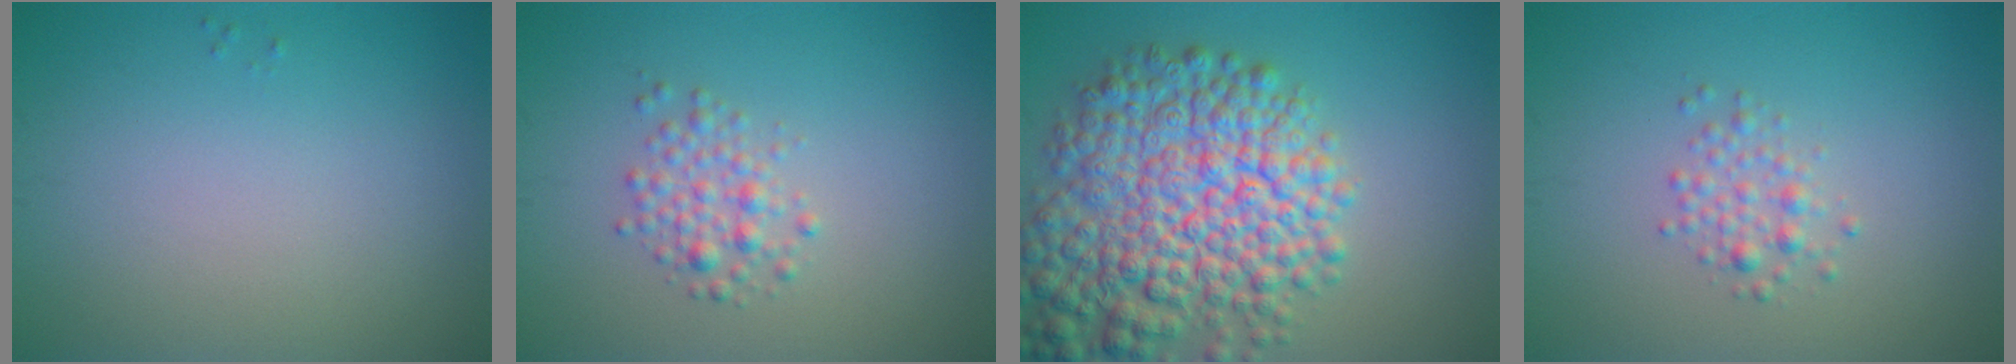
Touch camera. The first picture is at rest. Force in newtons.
{"total": 2.1, "press": 2.1, "slide": 0.1}
{"total": 10.7, "press": 10.7, "slide": 0.4}
{"total": 1.7, "press": 1.7, "slide": 0.1}